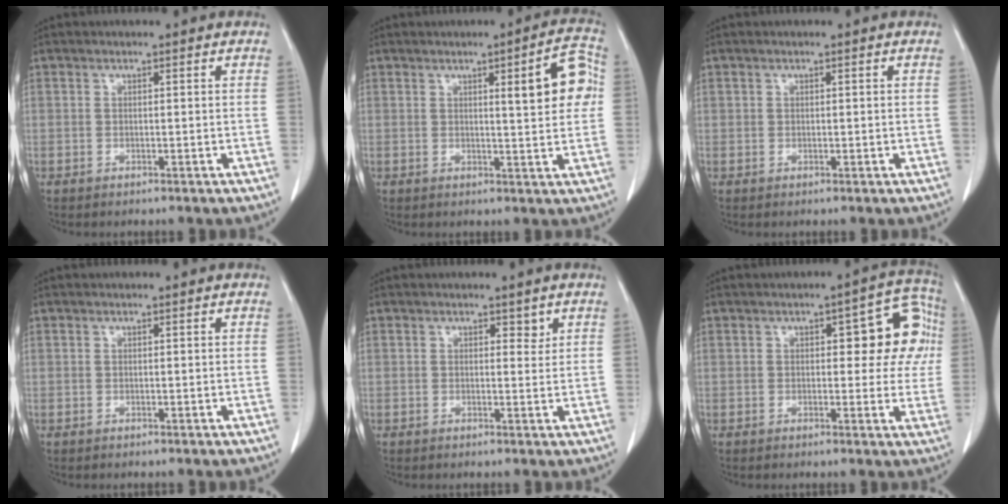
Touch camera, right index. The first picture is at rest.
{"total": 7.5, "force": [1.7, 1.3, 7.2], "torque": [-0.087, 0.011, 0.019]}
{"total": 0.6, "force": [0.2, 0.6, 0.1], "torque": [0.003, 0.001, 0.004]}
{"total": 0.0}
{"total": 1.6, "force": [1.1, 0.9, 0.7], "torque": [-0.004, -0.005, 0.015]}
{"total": 9.6, "force": [2.0, 4.1, 8.5], "torque": [-0.079, 0.036, 0.021]}